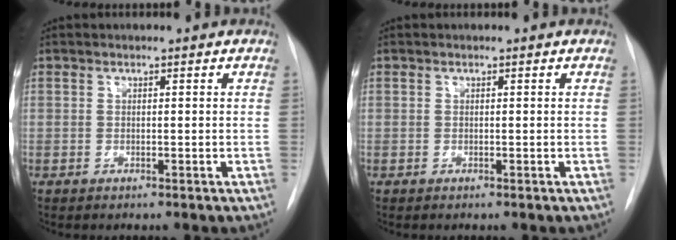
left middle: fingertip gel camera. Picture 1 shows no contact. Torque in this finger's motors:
{"motor_torque": [-0.03, -0.11, 0.03, 0.00]}